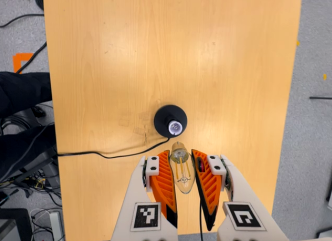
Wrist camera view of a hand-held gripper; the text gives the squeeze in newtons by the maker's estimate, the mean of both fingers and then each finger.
{"total": 21.0, "left": 23.3, "right": 18.8}